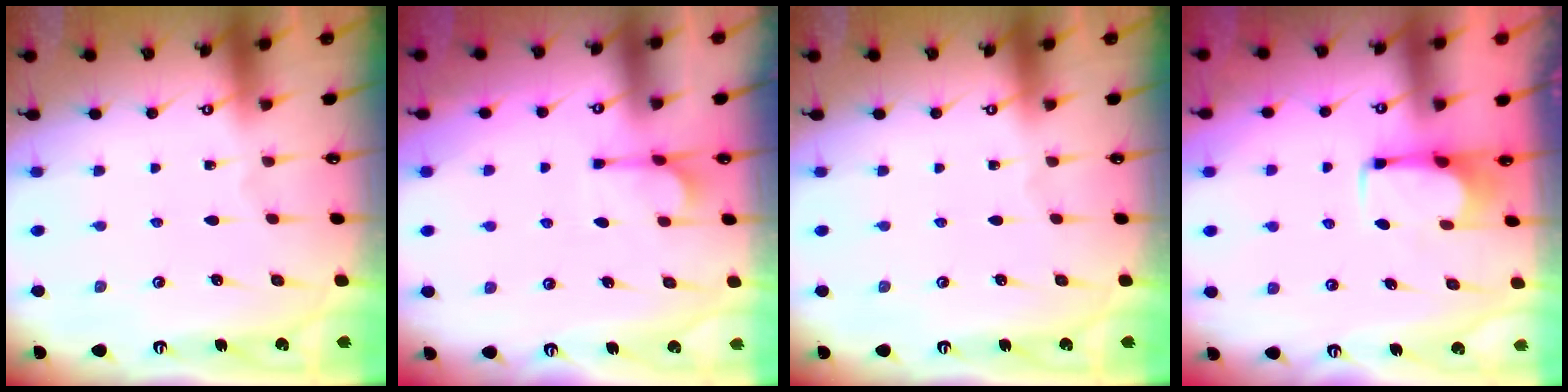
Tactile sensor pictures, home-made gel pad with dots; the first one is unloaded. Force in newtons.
{"total": 2.2, "press": 1.8, "slide": 1.2}
{"total": 0.0}
{"total": 2.8, "press": 2.8, "slide": 0.5}